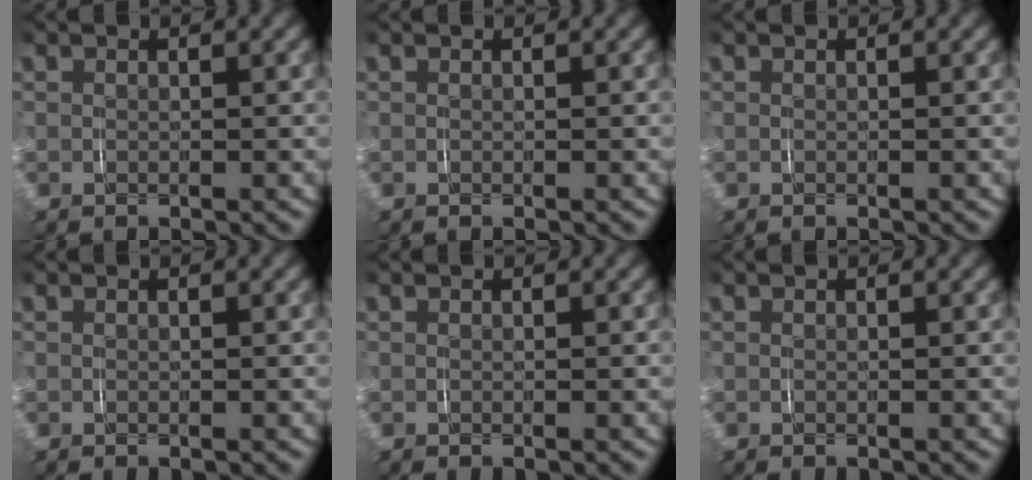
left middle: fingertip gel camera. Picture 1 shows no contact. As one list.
[{"total": 0.0}, {"total": 0.0}, {"total": 0.0}, {"total": 0.0}, {"total": 0.0}]